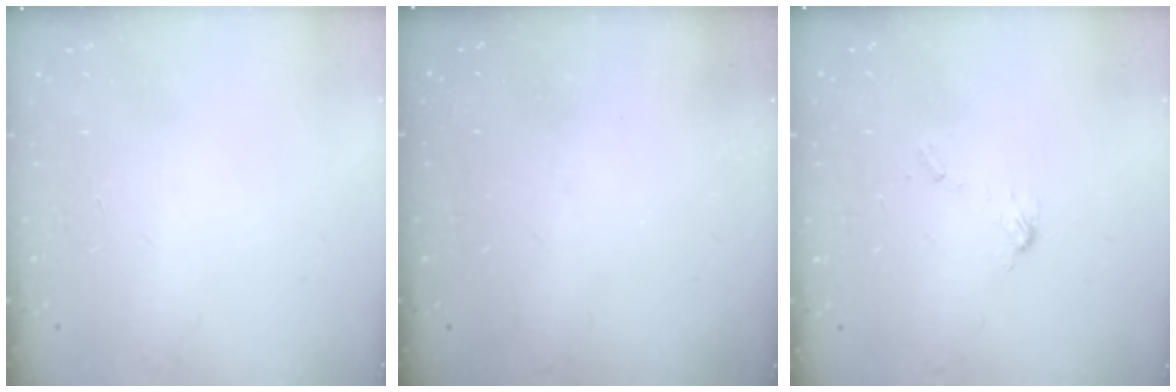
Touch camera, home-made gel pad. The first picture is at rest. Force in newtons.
{"total": 3.0, "press": 3.0, "slide": 0.1}
{"total": 4.6, "press": 4.6, "slide": 0.4}